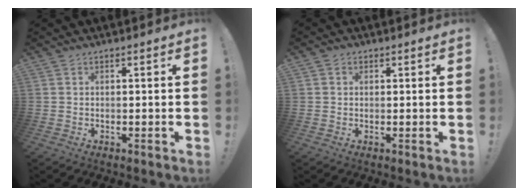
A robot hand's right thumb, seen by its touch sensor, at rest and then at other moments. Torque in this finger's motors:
{"motor_torque": [-0.07, -0.06, -0.08, 0.03, 0.05]}